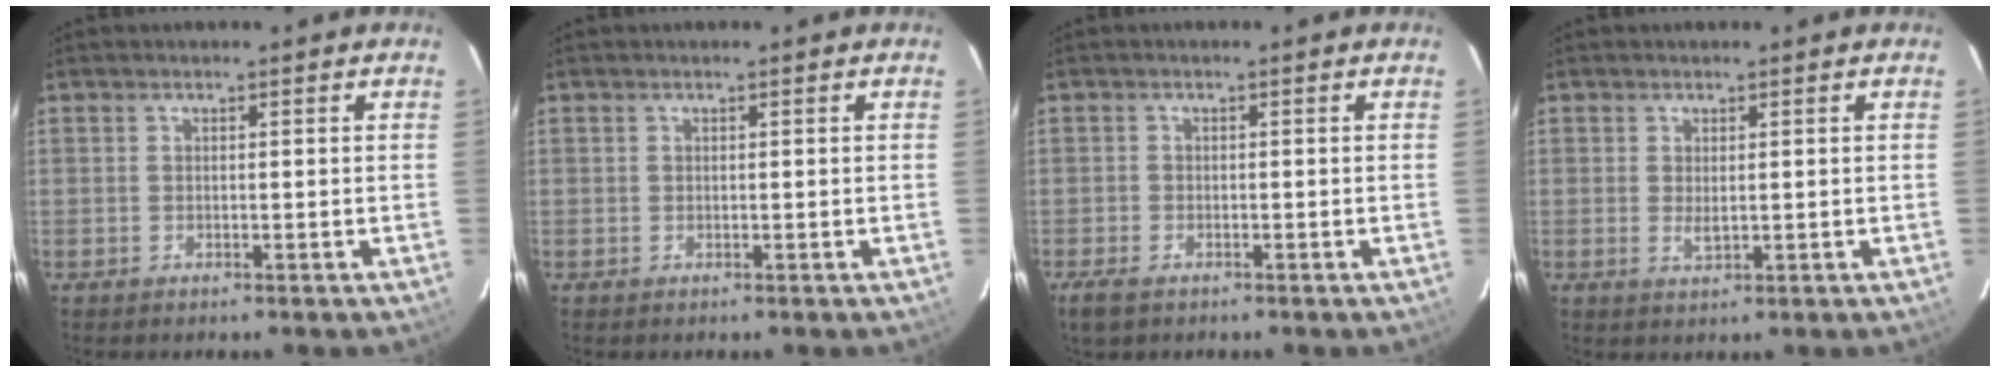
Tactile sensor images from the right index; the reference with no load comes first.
{"total": 0.0}
{"total": 3.4, "force": [-2.3, 1.7, 1.8], "torque": [-0.042, -0.010, -0.044]}
{"total": 1.8, "force": [0.1, 0.8, 1.6], "torque": [-0.030, -0.003, 0.003]}